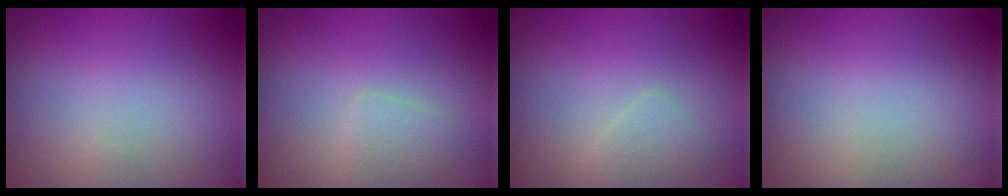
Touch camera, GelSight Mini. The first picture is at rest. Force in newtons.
{"total": 1.5, "press": 1.5, "slide": 0.1}
{"total": 1.5, "press": 1.5, "slide": 0.1}
{"total": 0.0}